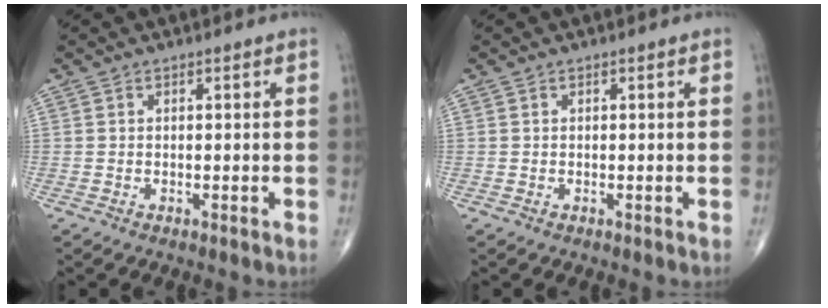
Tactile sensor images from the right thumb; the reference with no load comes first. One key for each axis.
{"total": 0.0}